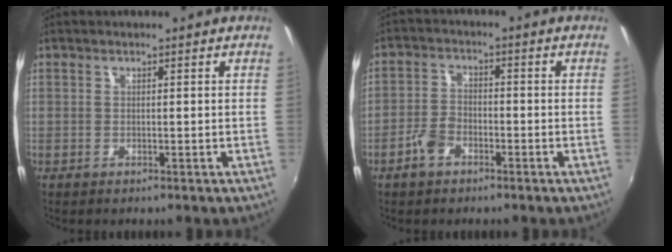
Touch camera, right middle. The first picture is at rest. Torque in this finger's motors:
{"motor_torque": [0.61, -0.42, 0.29, 0.08]}